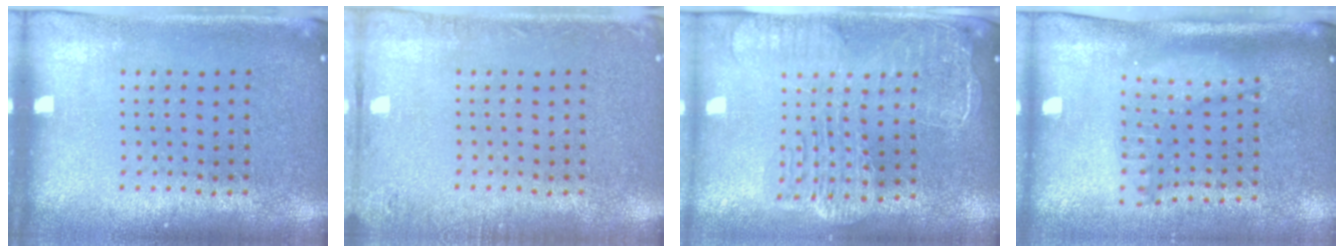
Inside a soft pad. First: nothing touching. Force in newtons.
{"total": 1.4, "press": 1.4, "slide": 0.1}
{"total": 2.5, "press": 2.2, "slide": 1.2}
{"total": 1.4, "press": 1.3, "slide": 0.4}